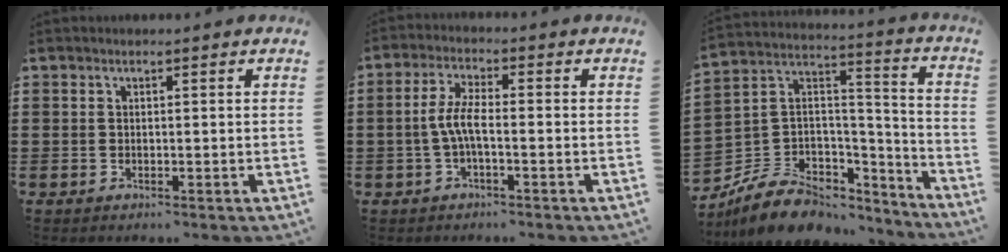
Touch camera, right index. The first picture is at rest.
{"total": 4.8, "force": [-1.2, 1.2, 4.5], "torque": [-0.109, -0.004, -0.032]}
{"total": 9.9, "force": [-6.7, 6.5, 3.4], "torque": [-0.086, 0.013, -0.123]}